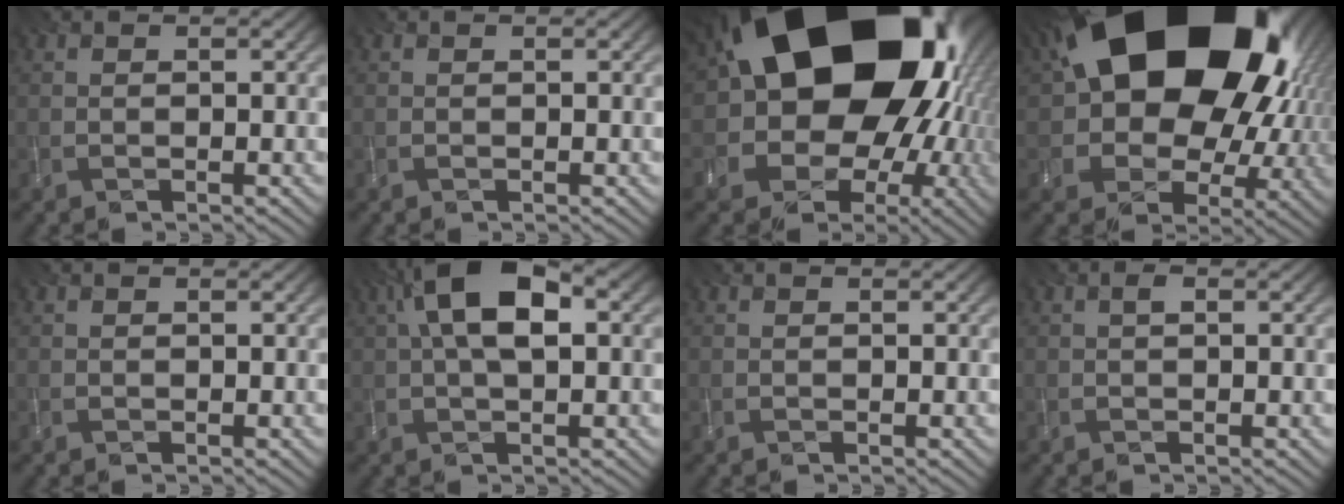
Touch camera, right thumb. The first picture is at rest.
{"total": 0.0}
{"total": 23.6, "force": [4.8, 17.9, 14.6], "torque": [-0.235, -0.065, 0.085]}
{"total": 23.3, "force": [7.0, 16.2, 15.3], "torque": [-0.279, -0.046, 0.157]}
{"total": 0.0}
{"total": 10.1, "force": [2.7, 4.3, 8.7], "torque": [-0.173, 0.027, 0.042]}
{"total": 0.0}
{"total": 0.7, "force": [0.1, 0.1, 0.7], "torque": [-0.018, 0.003, 0.002]}